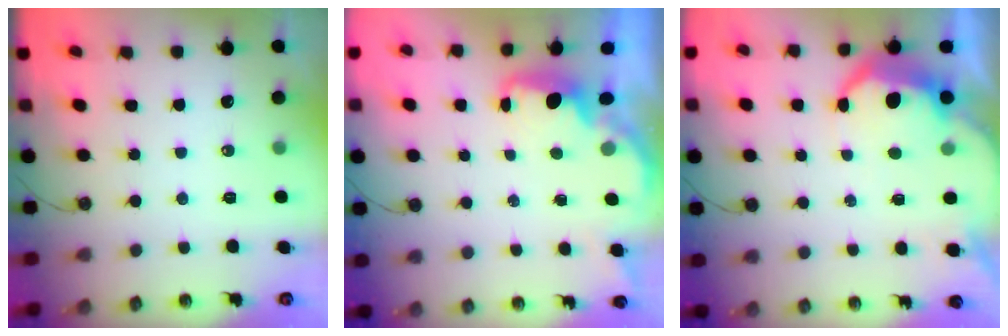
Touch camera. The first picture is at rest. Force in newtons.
{"total": 1.5, "press": 1.3, "slide": 0.7}
{"total": 10.5, "press": 10.5, "slide": 0.5}